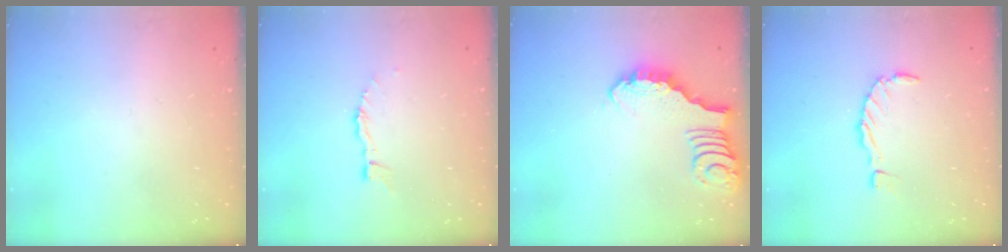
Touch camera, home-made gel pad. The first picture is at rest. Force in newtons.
{"total": 4.0, "press": 4.0, "slide": 0.2}
{"total": 3.2, "press": 3.2, "slide": 0.3}
{"total": 0.0}